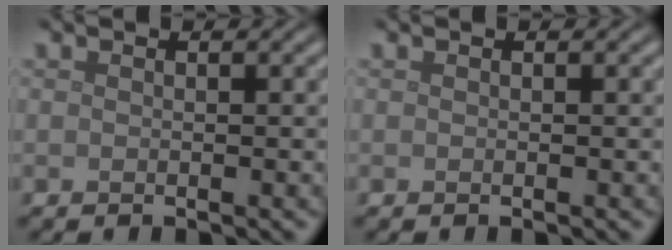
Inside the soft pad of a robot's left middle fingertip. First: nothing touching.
{"total": 0.0}